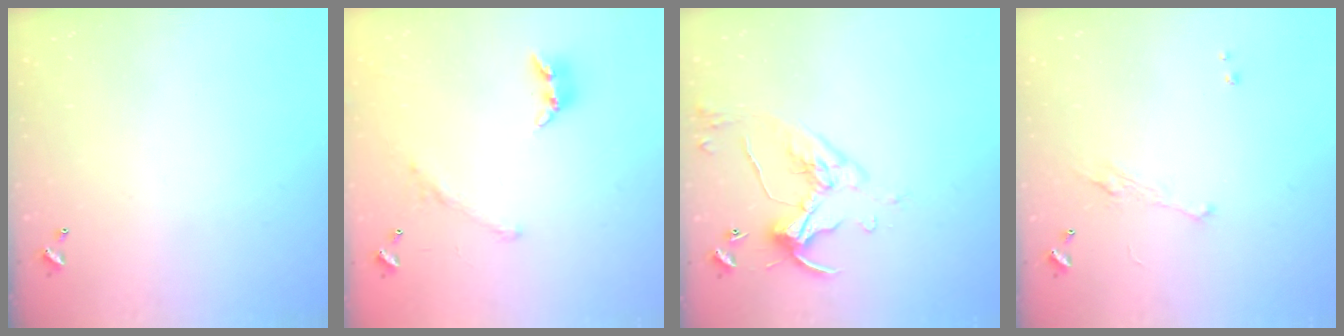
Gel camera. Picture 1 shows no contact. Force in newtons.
{"total": 1.5, "press": 1.0, "slide": 1.2}
{"total": 7.0, "press": 6.9, "slide": 0.8}
{"total": 2.3, "press": 2.1, "slide": 0.8}